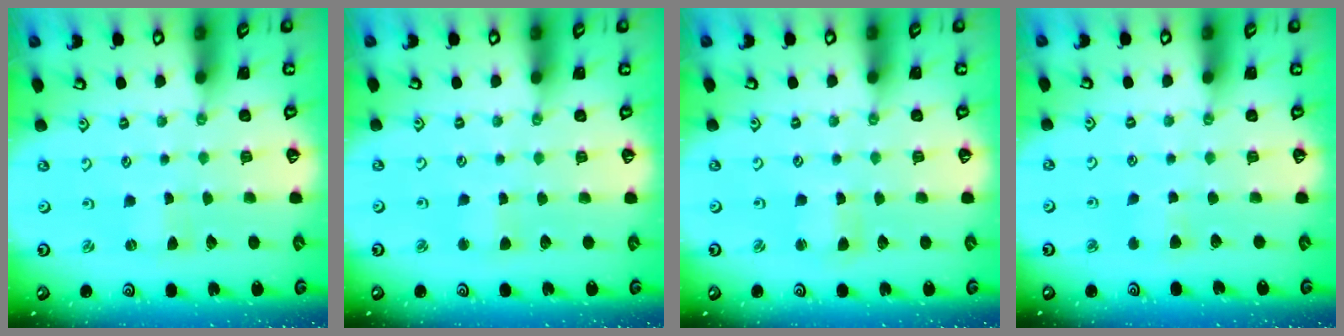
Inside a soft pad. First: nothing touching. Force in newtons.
{"total": 3.0, "press": 3.0, "slide": 0.3}
{"total": 1.7, "press": 1.7, "slide": 0.4}
{"total": 4.0, "press": 3.9, "slide": 0.5}